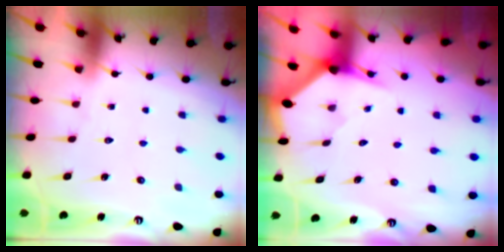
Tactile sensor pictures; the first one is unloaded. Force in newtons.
{"total": 3.2, "press": 3.2, "slide": 0.1}